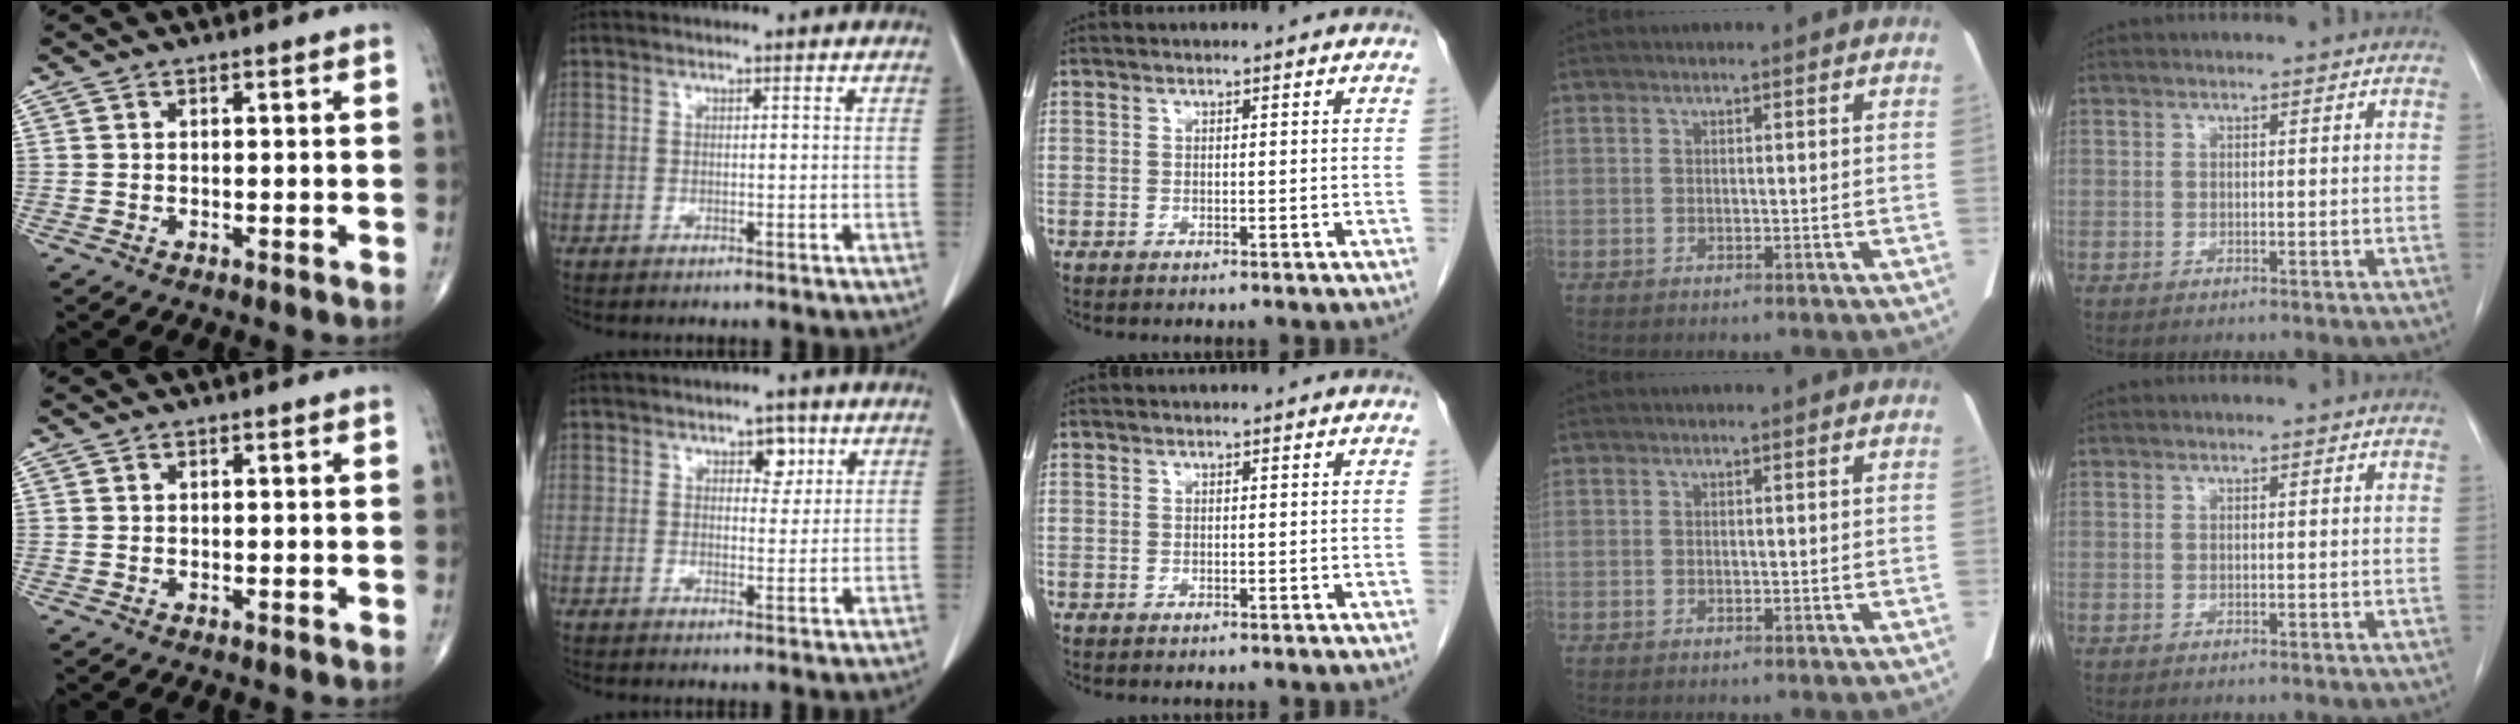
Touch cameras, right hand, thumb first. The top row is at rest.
{"index": {"total": 3.2, "force": [1.6, 1.9, 2.1], "torque": [-0.023, 0.003, 0.022]}}